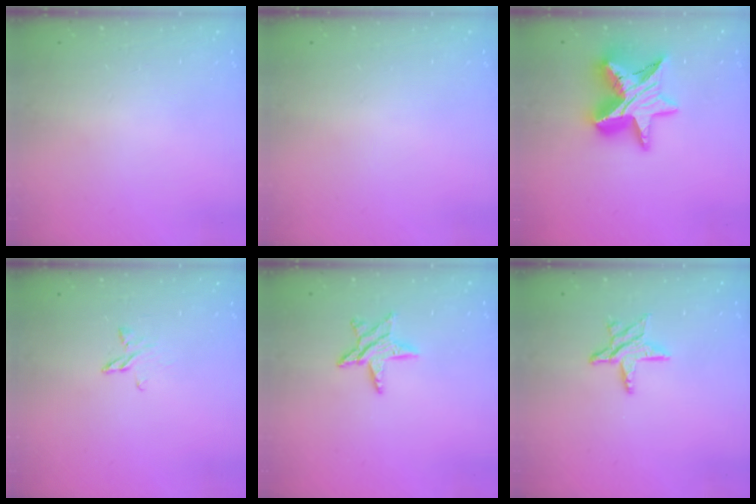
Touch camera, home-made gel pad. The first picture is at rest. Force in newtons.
{"total": 0.0}
{"total": 16.5, "press": 16.4, "slide": 1.2}
{"total": 3.2, "press": 3.2, "slide": 0.3}
{"total": 7.1, "press": 7.1, "slide": 0.1}
{"total": 8.8, "press": 8.8, "slide": 1.0}